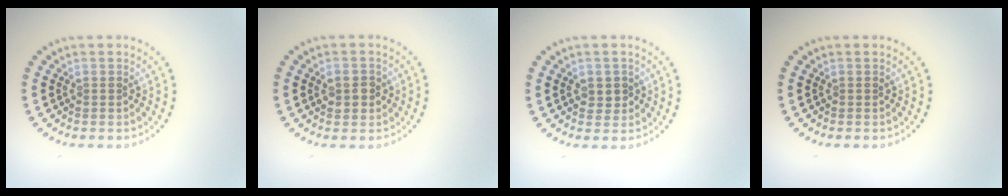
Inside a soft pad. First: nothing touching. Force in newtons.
{"total": 1.9, "press": 1.9, "slide": 0.1}
{"total": 1.3, "press": 1.3, "slide": 0.3}
{"total": 0.0}